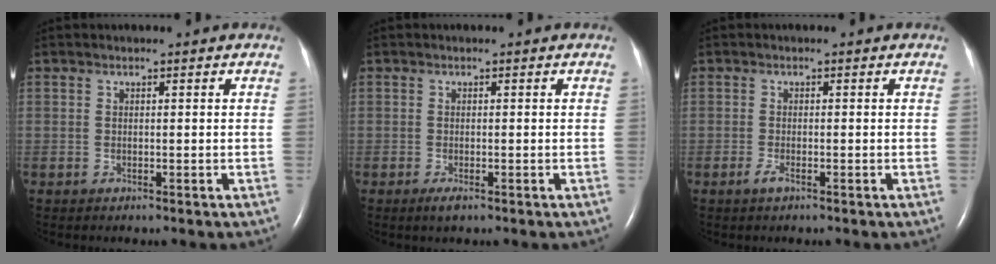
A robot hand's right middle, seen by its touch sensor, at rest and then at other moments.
{"total": 1.4, "force": [-0.8, 0.3, 1.1], "torque": [-0.027, -0.005, -0.014]}
{"total": 1.3, "force": [-0.8, 0.2, 1.0], "torque": [-0.026, -0.003, -0.017]}